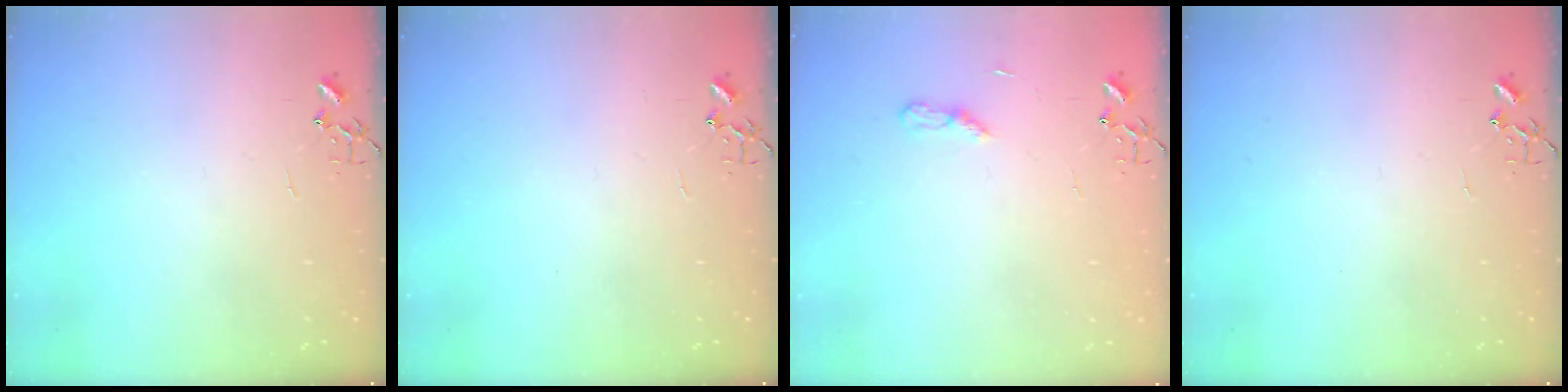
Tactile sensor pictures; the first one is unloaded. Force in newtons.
{"total": 0.0}
{"total": 3.8, "press": 3.8, "slide": 0.4}
{"total": 0.0}